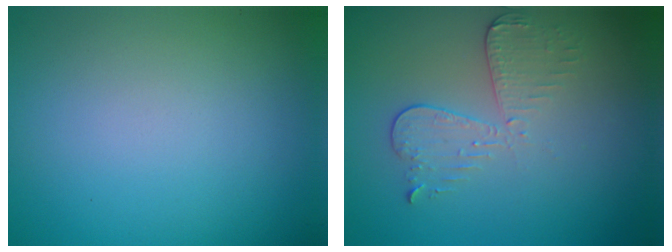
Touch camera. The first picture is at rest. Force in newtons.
{"total": 2.9, "press": 2.6, "slide": 1.4}